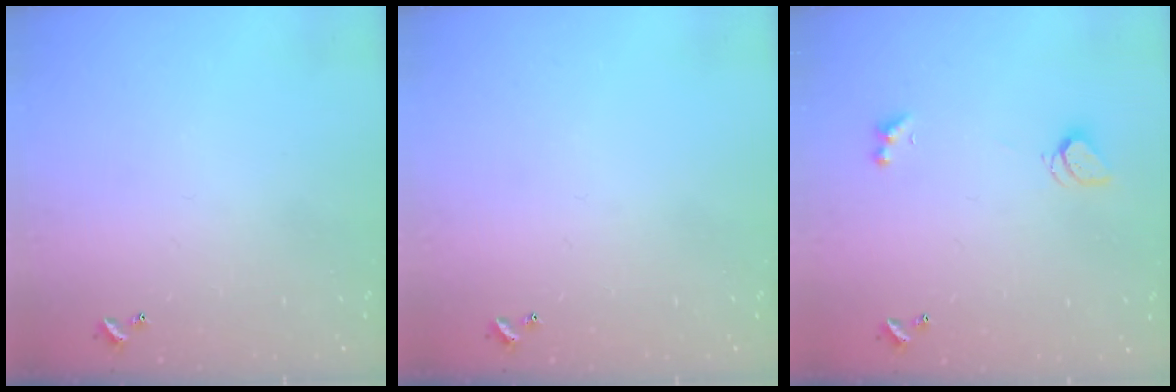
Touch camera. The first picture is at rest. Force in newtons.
{"total": 0.0}
{"total": 1.4, "press": 1.3, "slide": 0.5}